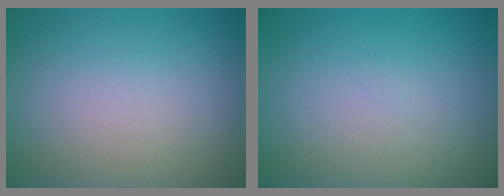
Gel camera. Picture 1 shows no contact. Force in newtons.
{"total": 0.0}